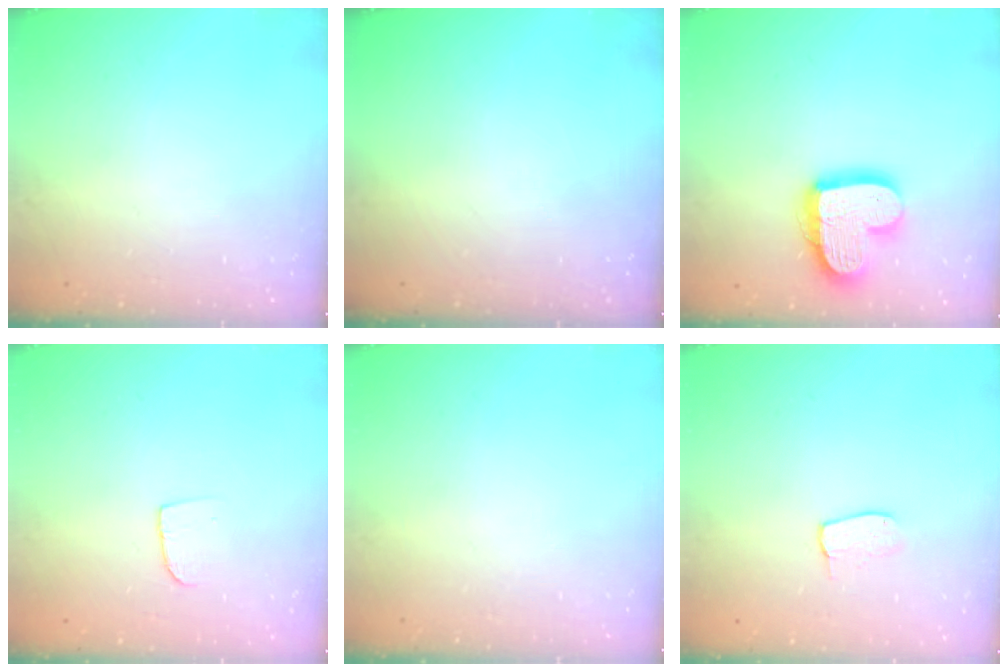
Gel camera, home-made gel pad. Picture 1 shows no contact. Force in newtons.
{"total": 0.0}
{"total": 17.4, "press": 17.3, "slide": 1.6}
{"total": 5.6, "press": 5.6, "slide": 0.4}
{"total": 0.0}
{"total": 4.8, "press": 4.8, "slide": 0.3}